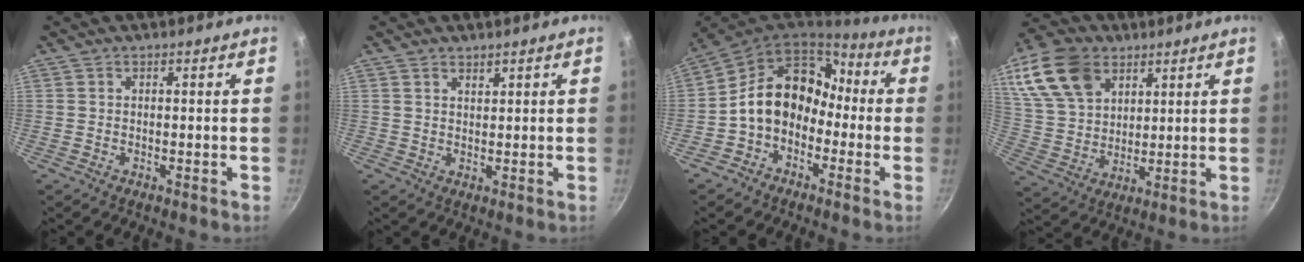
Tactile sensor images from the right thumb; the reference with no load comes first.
{"total": 1.6, "force": [1.3, 0.7, 0.6], "torque": [-0.005, -0.006, 0.023]}
{"total": 13.6, "force": [-2.3, 10.8, 8.0], "torque": [-0.094, 0.063, -0.056]}
{"total": 16.8, "force": [8.3, 11.3, 9.2], "torque": [-0.168, -0.015, 0.164]}